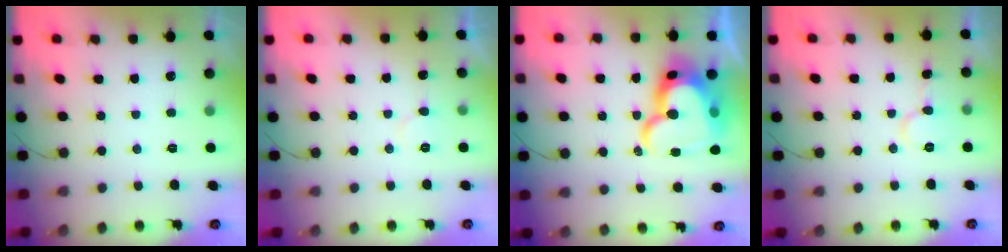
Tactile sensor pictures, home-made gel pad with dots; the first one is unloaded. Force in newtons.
{"total": 3.3, "press": 3.3, "slide": 0.3}
{"total": 22.0, "press": 21.9, "slide": 1.9}
{"total": 6.6, "press": 6.6, "slide": 0.6}